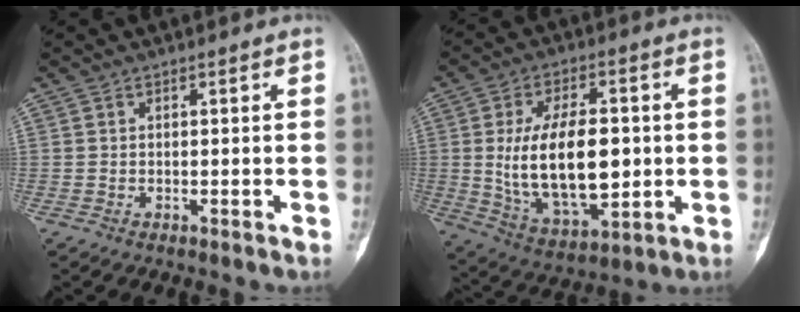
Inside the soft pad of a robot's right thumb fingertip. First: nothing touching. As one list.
[{"total": 18.6, "force": [0.2, 9.8, 15.8], "torque": [-0.258, -0.004, 0.021]}]